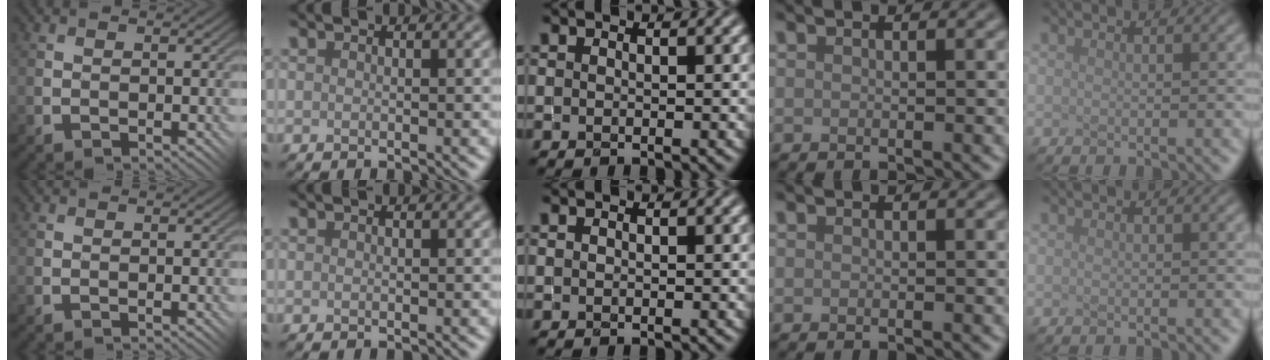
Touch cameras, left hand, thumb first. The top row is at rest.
{}